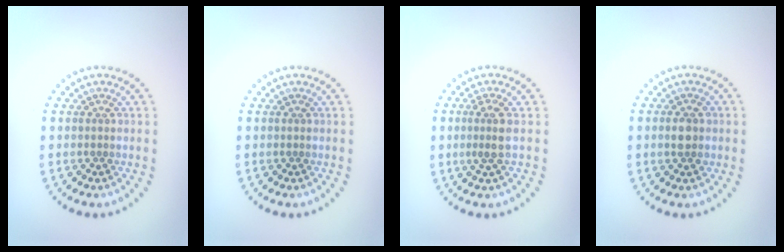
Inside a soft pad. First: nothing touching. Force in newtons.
{"total": 0.0}
{"total": 2.0, "press": 1.7, "slide": 1.2}
{"total": 2.5, "press": 2.5, "slide": 0.2}